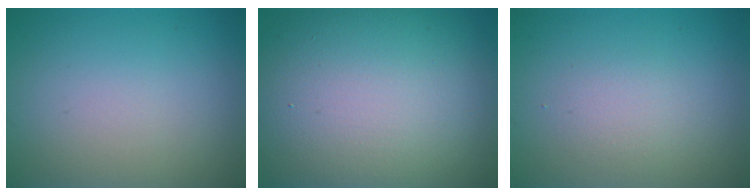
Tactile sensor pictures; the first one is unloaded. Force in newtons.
{"total": 16.3, "press": 16.3, "slide": 1.1}
{"total": 1.6, "press": 1.6, "slide": 0.0}